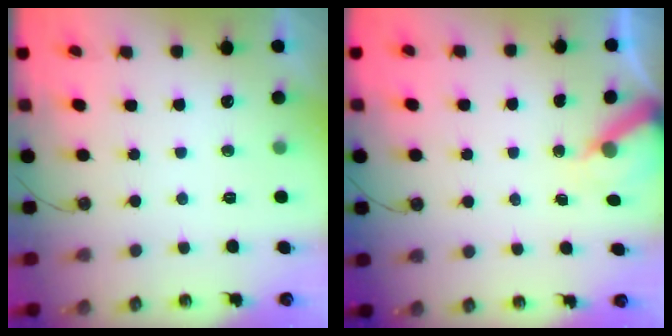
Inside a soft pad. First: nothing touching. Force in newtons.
{"total": 6.5, "press": 6.5, "slide": 0.4}